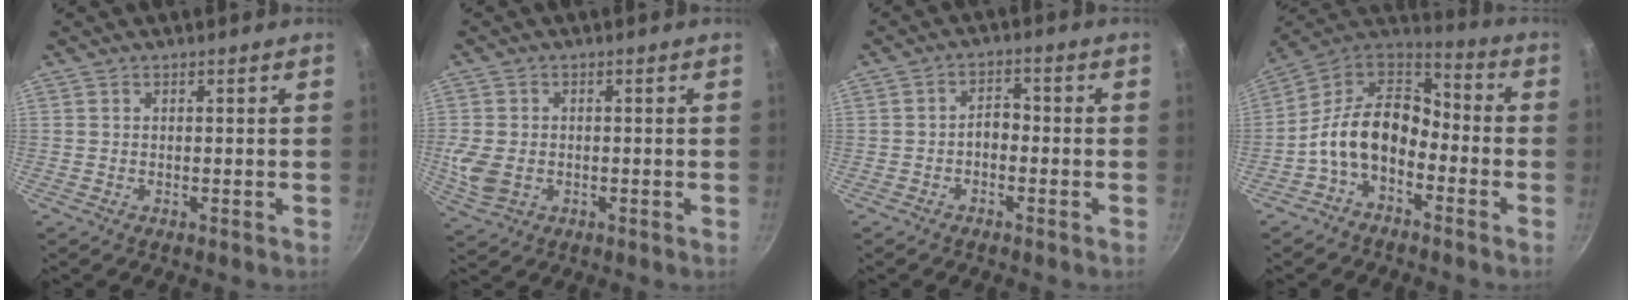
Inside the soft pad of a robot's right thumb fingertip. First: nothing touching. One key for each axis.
{"total": 6.2, "fx": -0.8, "fy": 4.7, "fz": 4.0, "tx": -0.087, "ty": -0.001, "tz": -0.011}
{"total": 3.1, "fx": -1.2, "fy": 2.0, "fz": 2.0, "tx": -0.020, "ty": 0.019, "tz": -0.025}
{"total": 14.6, "fx": -4.4, "fy": 9.6, "fz": 10.0, "tx": -0.160, "ty": 0.064, "tz": -0.106}